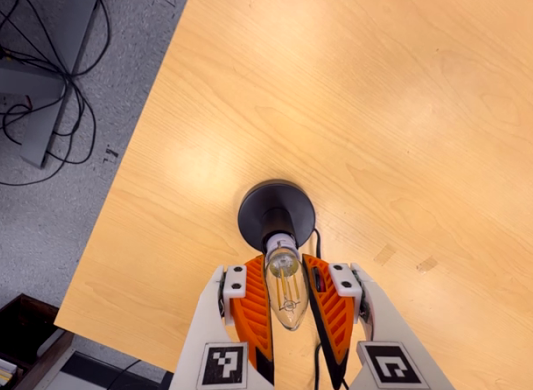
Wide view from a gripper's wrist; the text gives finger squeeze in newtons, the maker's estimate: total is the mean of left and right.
{"total": 11.6, "left": 10.5, "right": 12.6}